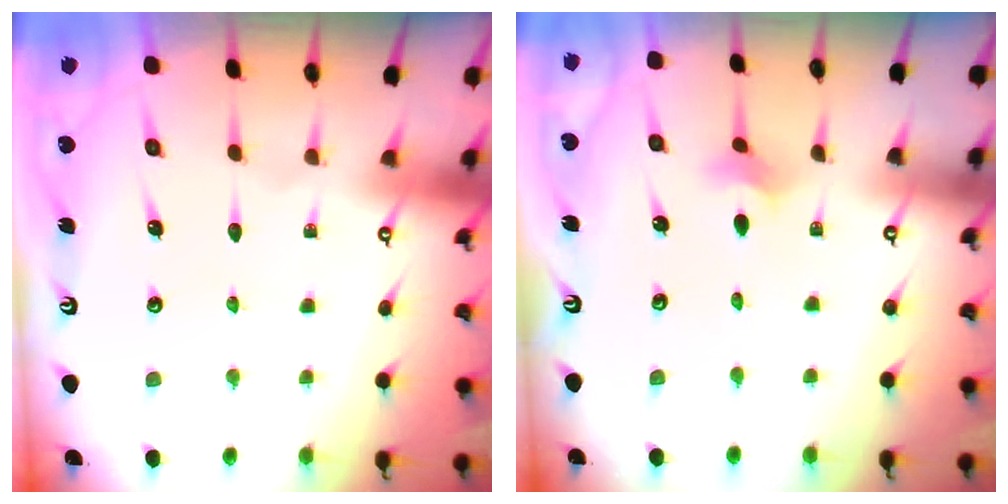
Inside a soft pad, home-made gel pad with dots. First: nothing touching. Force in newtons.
{"total": 2.2, "press": 2.1, "slide": 0.6}